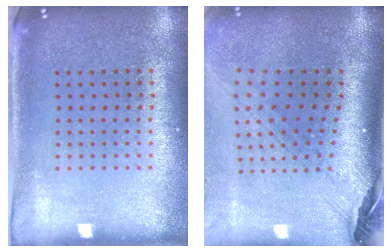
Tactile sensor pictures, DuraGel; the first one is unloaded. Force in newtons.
{"total": 3.0, "press": 2.2, "slide": 2.1}